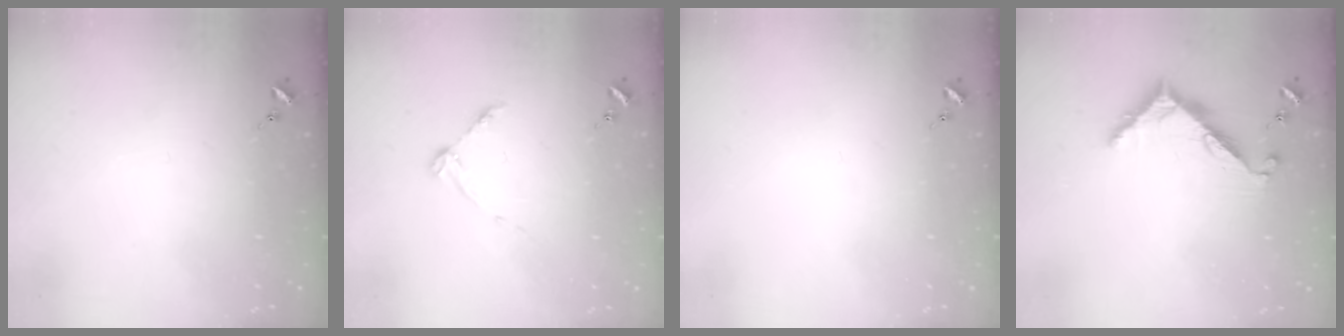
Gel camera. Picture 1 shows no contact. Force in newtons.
{"total": 3.3, "press": 3.3, "slide": 0.5}
{"total": 0.0}
{"total": 7.8, "press": 7.8, "slide": 0.1}